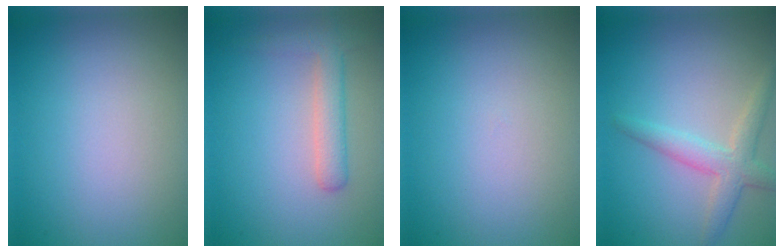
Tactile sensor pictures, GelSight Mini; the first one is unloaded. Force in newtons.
{"total": 2.8, "press": 2.8, "slide": 0.2}
{"total": 0.0}
{"total": 3.0, "press": 3.0, "slide": 0.1}